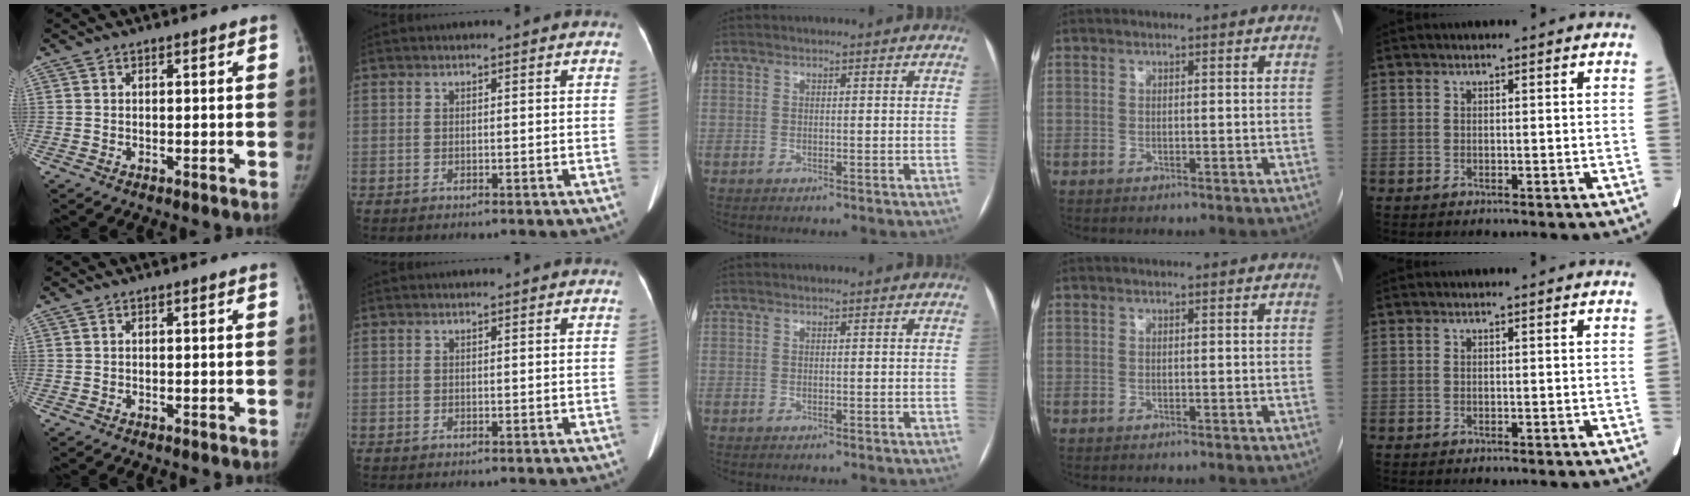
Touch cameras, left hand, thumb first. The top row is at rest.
{}